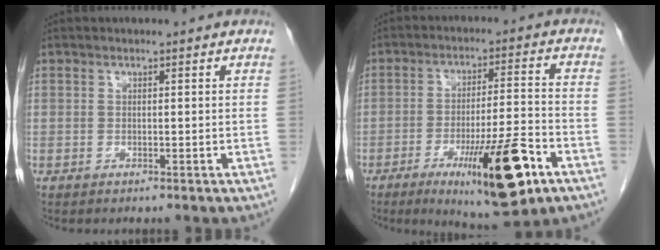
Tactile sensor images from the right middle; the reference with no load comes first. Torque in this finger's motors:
{"motor_torque": [0.99, -0.96, 0.47, 0.14]}